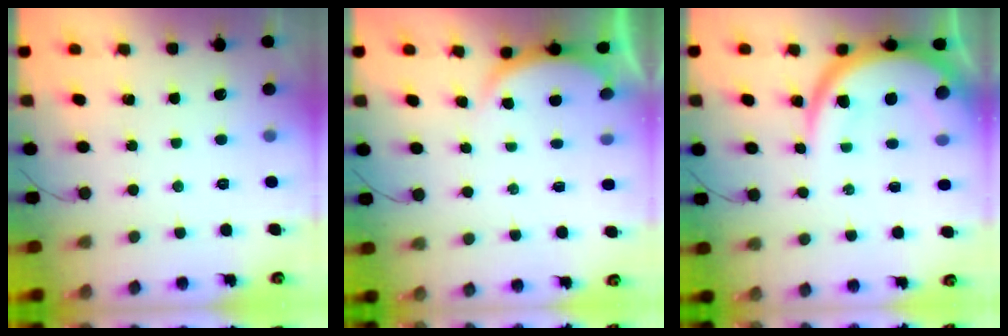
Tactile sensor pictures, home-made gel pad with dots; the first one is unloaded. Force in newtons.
{"total": 2.8, "press": 2.7, "slide": 0.6}
{"total": 11.7, "press": 11.6, "slide": 1.1}